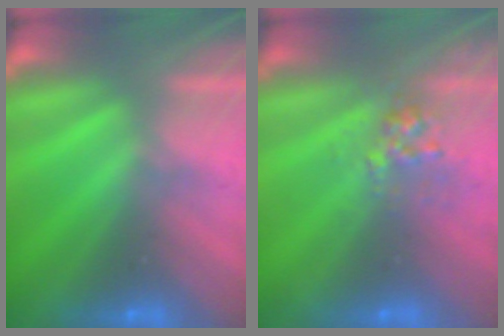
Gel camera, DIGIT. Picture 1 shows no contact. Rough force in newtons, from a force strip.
{"total": 2.9}